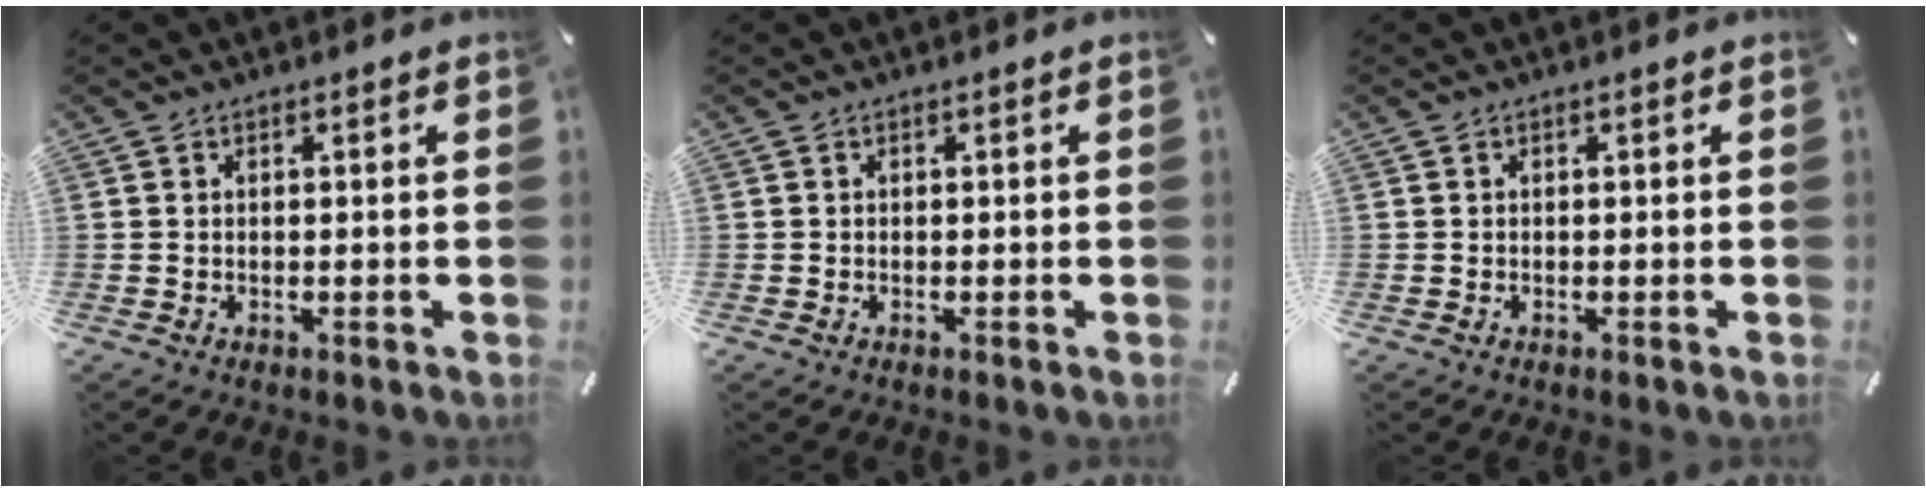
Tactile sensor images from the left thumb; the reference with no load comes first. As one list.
[{"total": 0.0}, {"total": 0.0}]